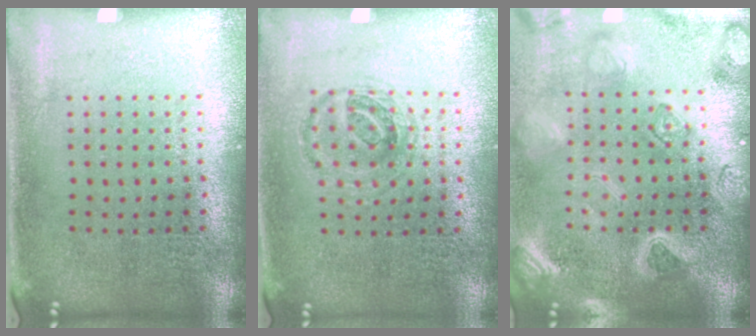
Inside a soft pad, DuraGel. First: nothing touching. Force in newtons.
{"total": 0.9, "press": 0.9, "slide": 0.2}
{"total": 3.6, "press": 3.2, "slide": 1.5}